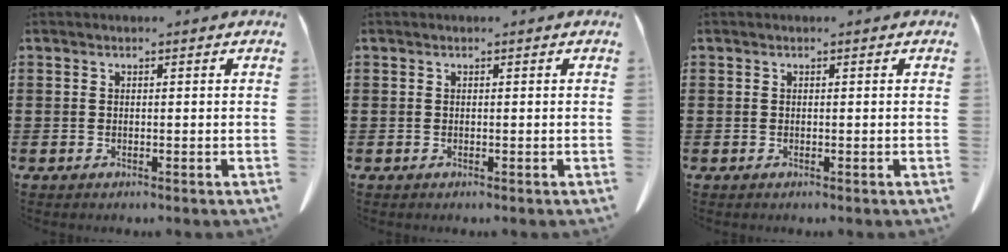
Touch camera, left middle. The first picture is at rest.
{"total": 0.0}
{"total": 0.0}